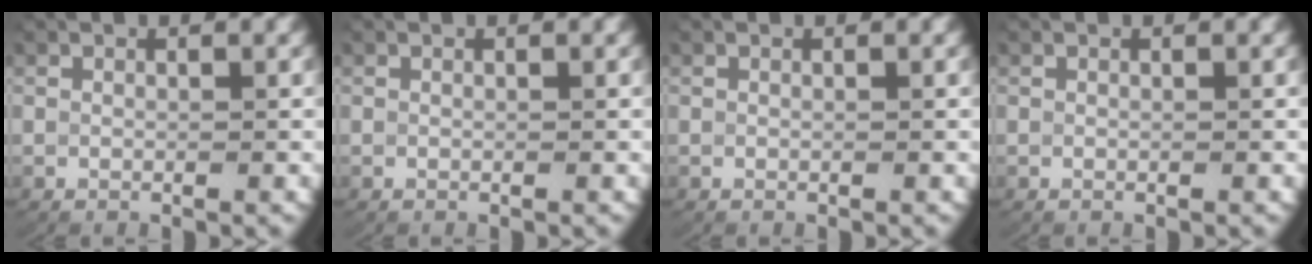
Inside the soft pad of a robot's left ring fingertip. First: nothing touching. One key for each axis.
{"total": 0.0}
{"total": 0.0}
{"total": 0.0}